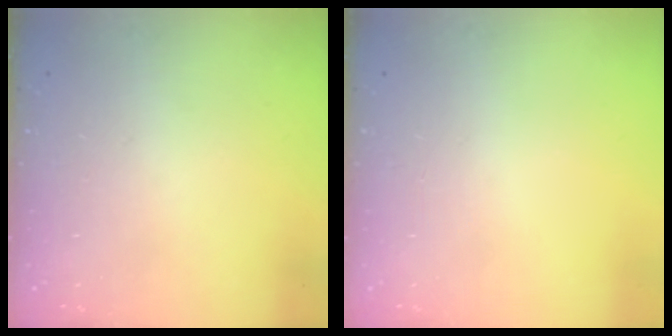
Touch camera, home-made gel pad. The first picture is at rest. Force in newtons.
{"total": 0.0}